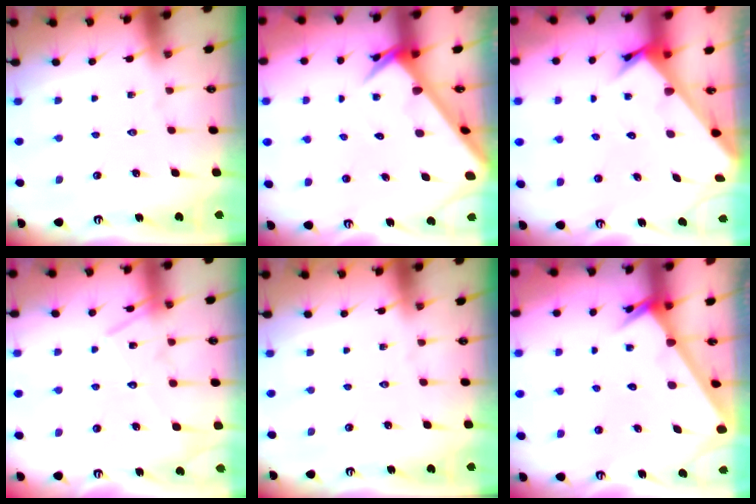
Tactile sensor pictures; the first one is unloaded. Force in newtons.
{"total": 4.1, "press": 4.1, "slide": 0.4}
{"total": 2.8, "press": 2.8, "slide": 0.2}
{"total": 13.0, "press": 13.0, "slide": 1.0}
{"total": 0.0}
{"total": 2.5, "press": 2.5, "slide": 0.1}